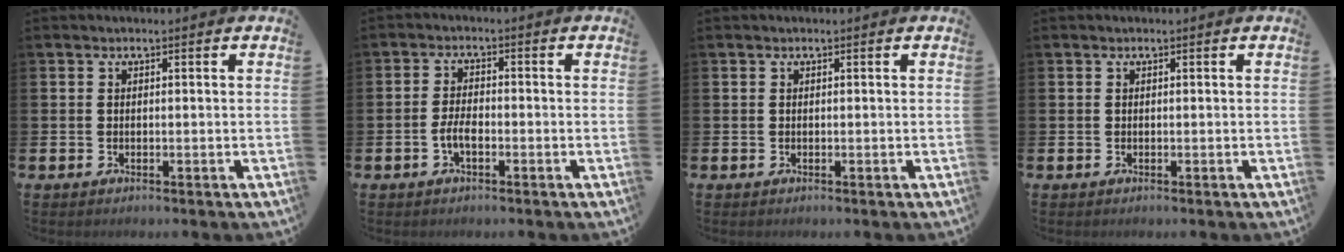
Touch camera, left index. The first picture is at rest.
{"total": 2.7, "force": [-1.0, 1.2, 2.2], "torque": [-0.039, 0.004, -0.021]}
{"total": 0.0}
{"total": 0.0}